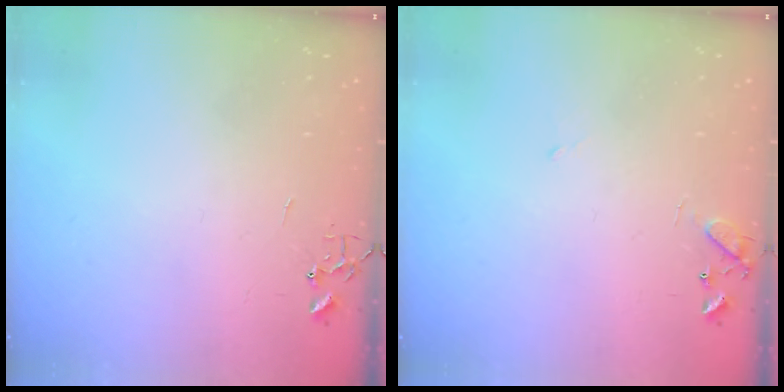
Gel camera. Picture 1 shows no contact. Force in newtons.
{"total": 8.6, "press": 8.5, "slide": 1.1}